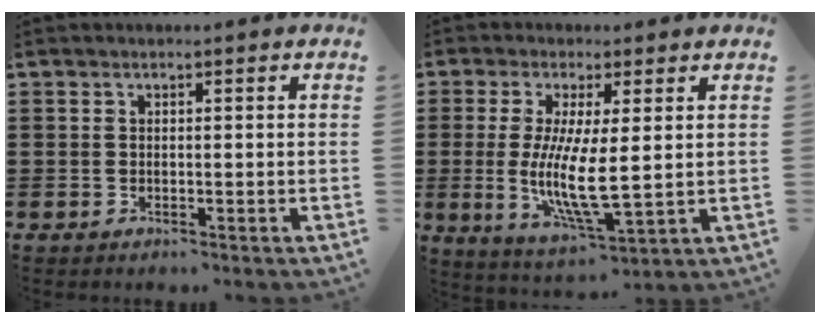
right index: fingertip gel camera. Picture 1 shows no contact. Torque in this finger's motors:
{"motor_torque": [1.14, 1.00, 0.71, 0.21]}